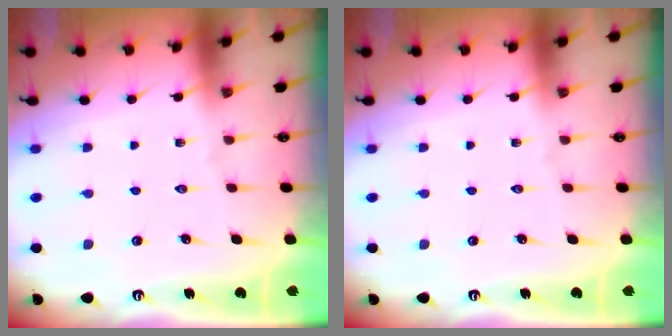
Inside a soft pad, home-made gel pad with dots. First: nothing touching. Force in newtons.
{"total": 0.0}